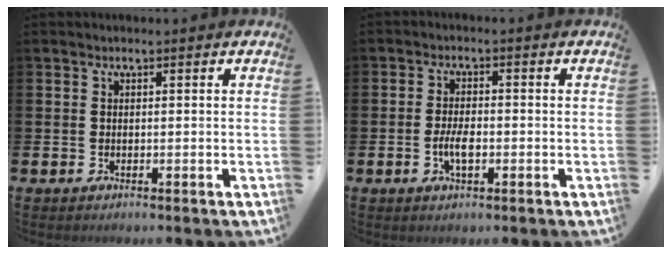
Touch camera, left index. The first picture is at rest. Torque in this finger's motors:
{"motor_torque": [0.70, 0.34, 0.13, 0.04]}